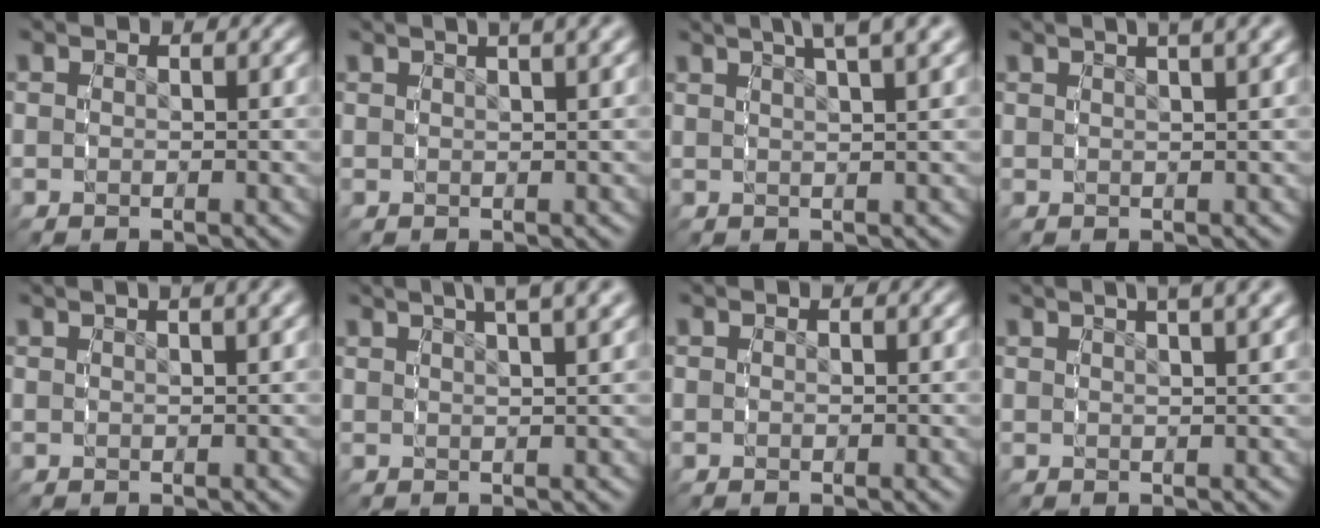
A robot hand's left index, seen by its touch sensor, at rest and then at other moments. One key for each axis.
{"total": 3.3, "fx": 1.7, "fy": 0.7, "fz": 2.8, "tx": -0.032, "ty": 0.019, "tz": 0.017}
{"total": 6.0, "fx": 3.6, "fy": 2.0, "fz": 4.3, "tx": -0.057, "ty": 0.029, "tz": 0.041}
{"total": 3.8, "fx": 2.0, "fy": 0.9, "fz": 3.1, "tx": -0.038, "ty": 0.020, "tz": 0.021}
{"total": 2.2, "fx": 1.1, "fy": 0.3, "fz": 1.9, "tx": -0.022, "ty": 0.014, "tz": 0.010}
{"total": 5.4, "fx": 3.2, "fy": 1.7, "fz": 4.0, "tx": -0.053, "ty": 0.025, "tz": 0.037}
{"total": 0.0}
{"total": 4.3, "fx": 2.3, "fy": 1.1, "fz": 3.4, "tx": -0.043, "ty": 0.020, "tz": 0.025}